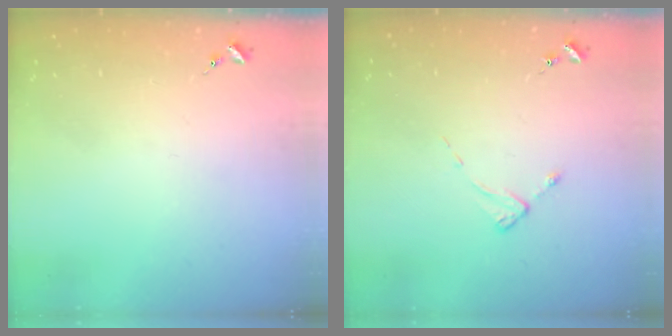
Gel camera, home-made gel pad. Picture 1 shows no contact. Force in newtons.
{"total": 2.3, "press": 2.3, "slide": 0.3}